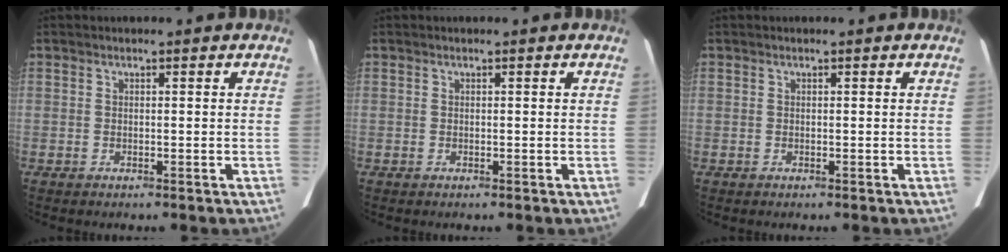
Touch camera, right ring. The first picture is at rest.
{"total": 0.0}
{"total": 0.0}